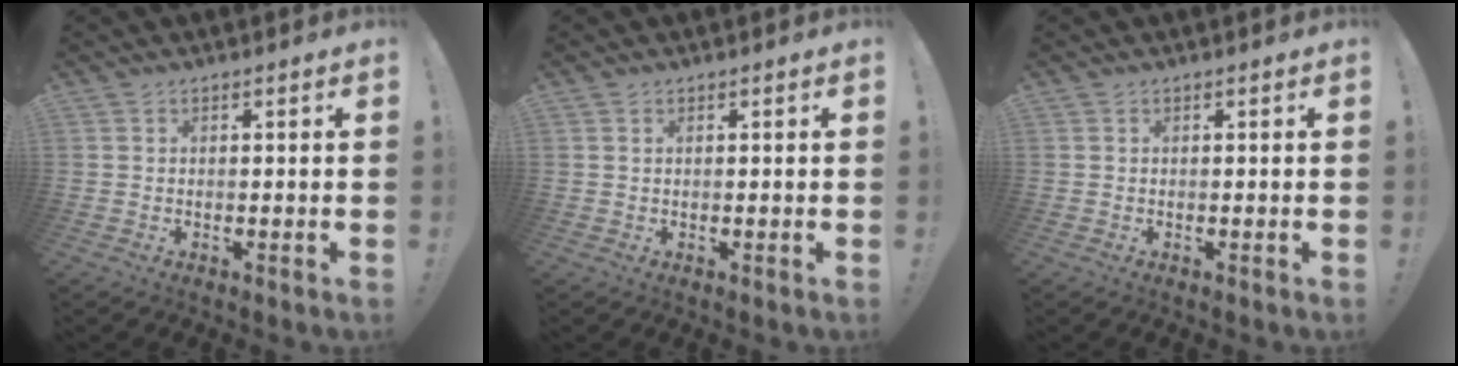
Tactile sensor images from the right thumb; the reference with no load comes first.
{"total": 0.7, "force": [0.3, 0.3, 0.5], "torque": [-0.009, 0.000, 0.006]}
{"total": 0.0}